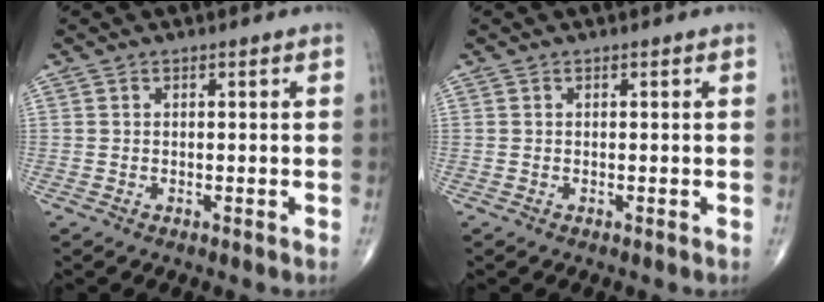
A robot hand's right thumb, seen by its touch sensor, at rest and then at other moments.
{"total": 0.0}